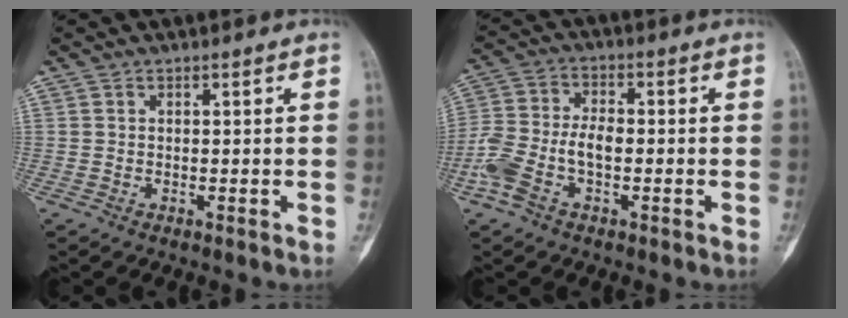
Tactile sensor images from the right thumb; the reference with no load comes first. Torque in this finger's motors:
{"motor_torque": [1.08, 1.03, 0.28, 0.07, 0.11]}